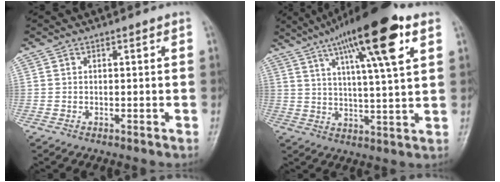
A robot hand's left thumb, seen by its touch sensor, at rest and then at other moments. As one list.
[{"total": 18.7, "force": [9.3, 3.5, 15.8], "torque": [-0.244, -0.011, 0.148]}]